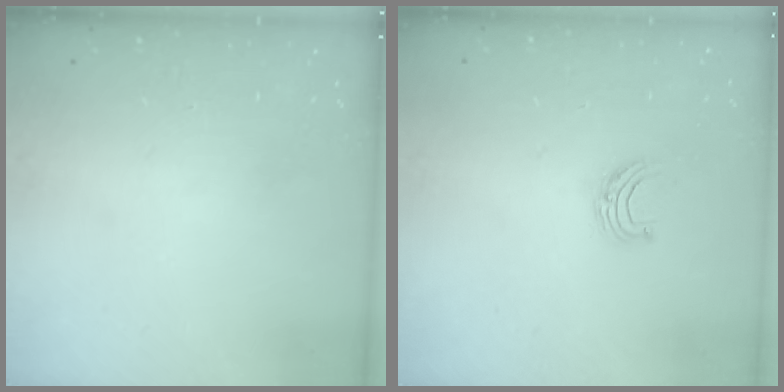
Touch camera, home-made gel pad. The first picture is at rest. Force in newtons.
{"total": 5.0, "press": 5.0, "slide": 0.5}